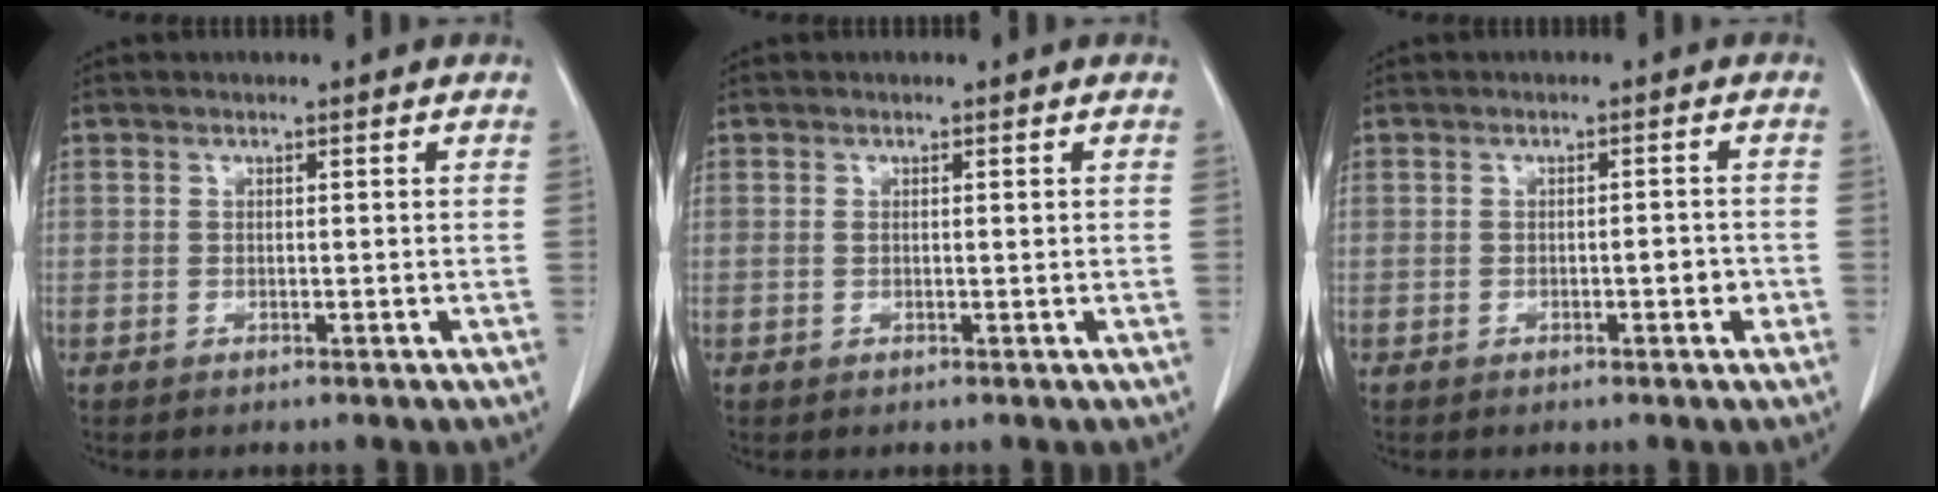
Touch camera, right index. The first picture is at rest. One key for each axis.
{"total": 0.6, "fx": 0.2, "fy": 0.2, "fz": 0.6, "tx": -0.012, "ty": 0.004, "tz": 0.006}
{"total": 1.9, "fx": -0.7, "fy": 0.7, "fz": 1.6, "tx": -0.025, "ty": 0.001, "tz": -0.009}